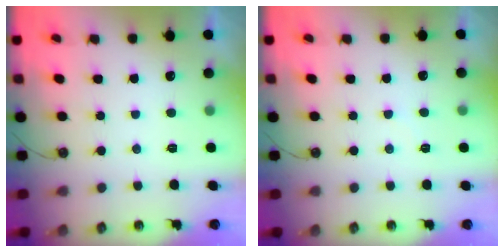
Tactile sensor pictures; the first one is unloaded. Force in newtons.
{"total": 3.7, "press": 3.7, "slide": 0.6}